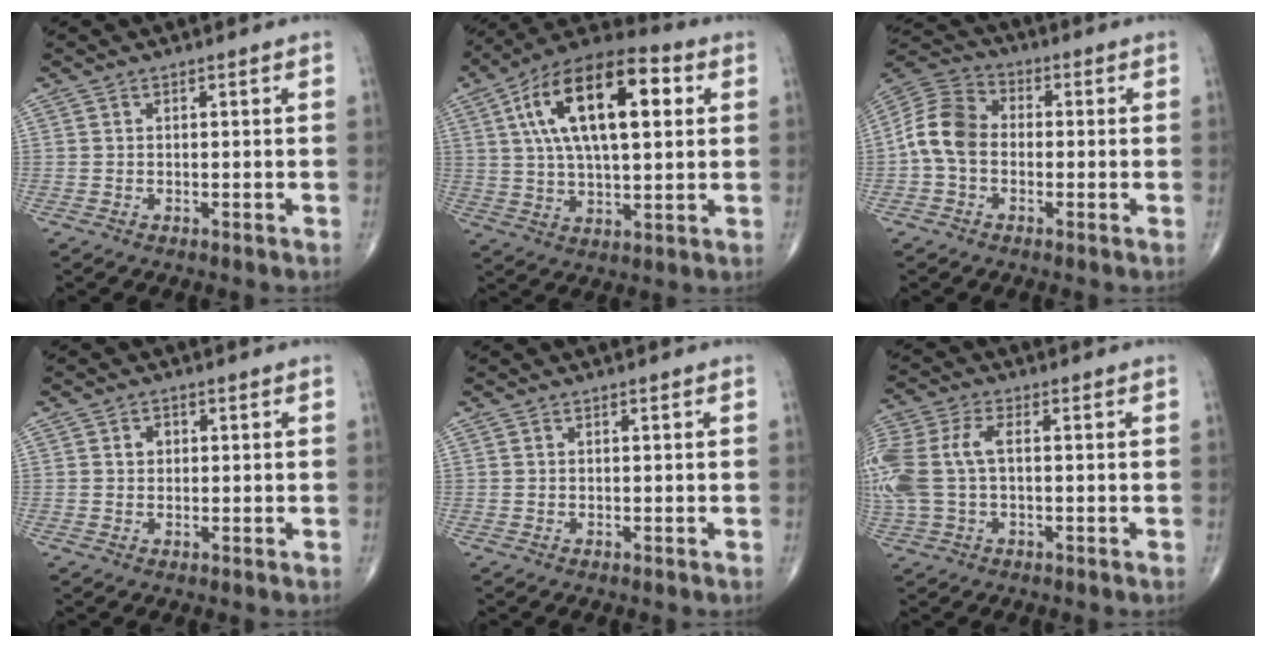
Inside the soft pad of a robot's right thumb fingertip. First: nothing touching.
{"total": 21.2, "force": [5.8, 9.5, 18.1], "torque": [-0.298, 0.012, 0.086]}
{"total": 9.6, "force": [-1.2, 7.1, 6.5], "torque": [-0.120, 0.028, -0.038]}
{"total": 1.9, "force": [0.4, 1.6, 1.0], "torque": [-0.008, 0.003, 0.004]}
{"total": 0.0}
{"total": 12.6, "force": [0.6, 7.1, 10.4], "torque": [-0.279, 0.024, 0.014]}